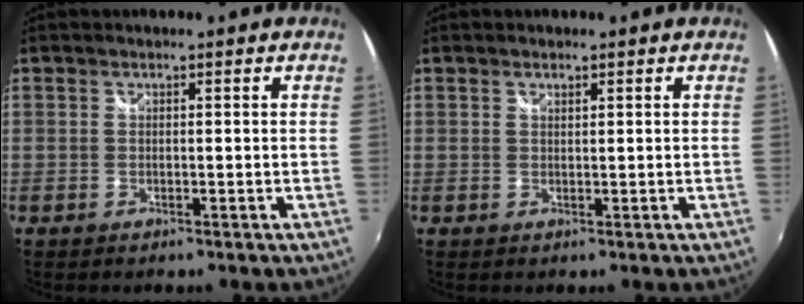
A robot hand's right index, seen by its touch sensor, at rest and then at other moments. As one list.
[{"total": 0.7, "force": [0.6, 0.2, 0.3], "torque": [-0.005, 0.001, 0.010]}]